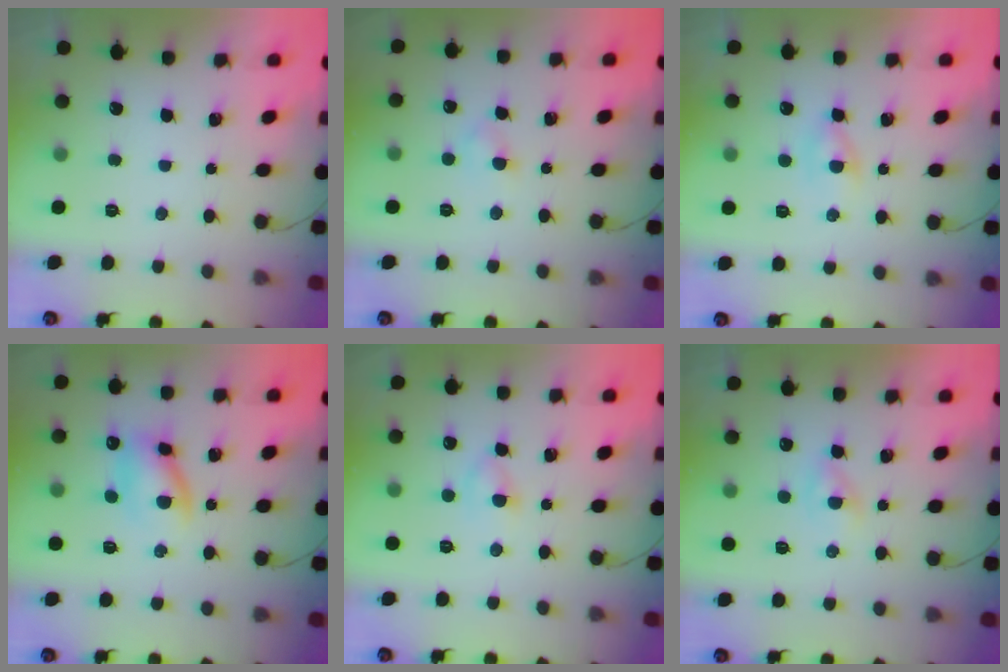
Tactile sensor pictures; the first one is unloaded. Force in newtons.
{"total": 2.4, "press": 2.1, "slide": 1.2}
{"total": 3.7, "press": 3.5, "slide": 1.3}
{"total": 9.6, "press": 9.4, "slide": 2.1}
{"total": 3.6, "press": 3.3, "slide": 1.3}
{"total": 1.9, "press": 1.7, "slide": 0.8}